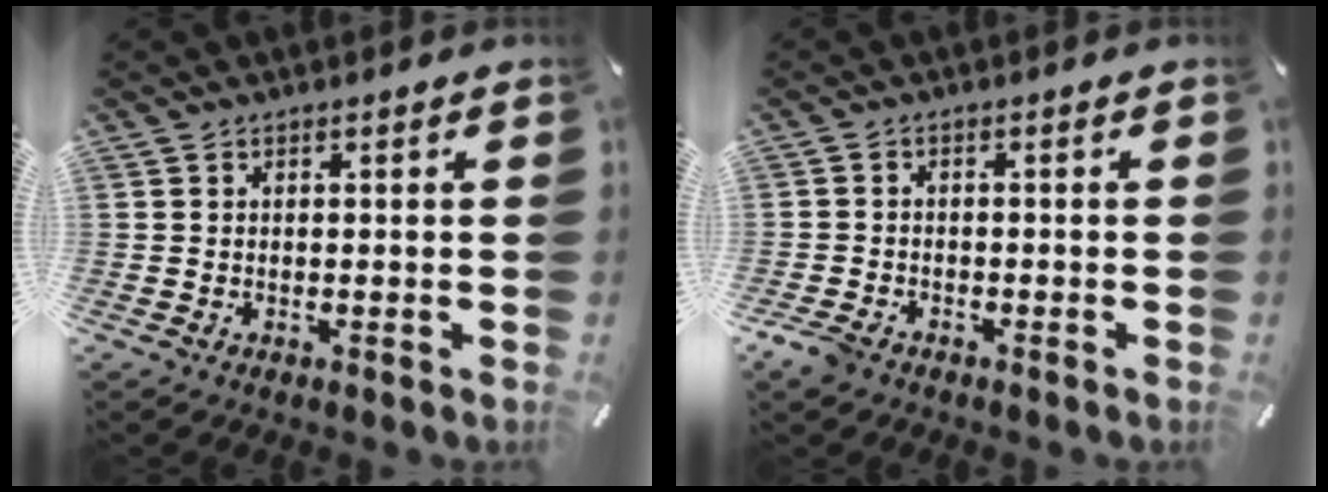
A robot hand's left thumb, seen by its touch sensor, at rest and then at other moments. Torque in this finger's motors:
{"motor_torque": [-0.36, 0.37, -0.01, 0.53, 0.04]}